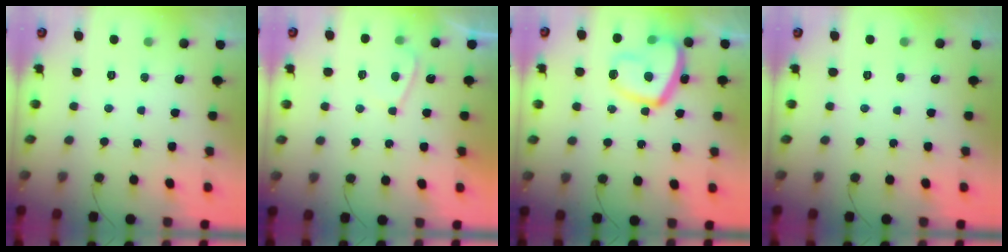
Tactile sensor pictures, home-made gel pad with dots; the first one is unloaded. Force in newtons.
{"total": 3.1, "press": 3.0, "slide": 0.8}
{"total": 15.0, "press": 14.9, "slide": 1.3}
{"total": 0.0}